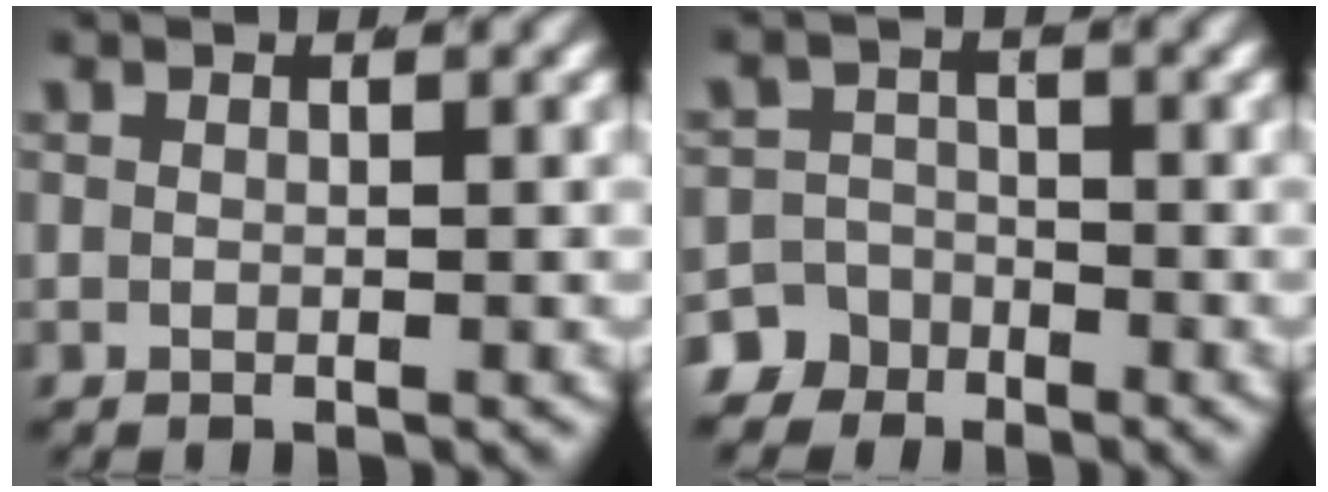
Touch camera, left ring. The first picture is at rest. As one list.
[{"total": 4.8, "force": [-3.4, 3.3, 0.6], "torque": [-0.008, -0.020, -0.058]}]